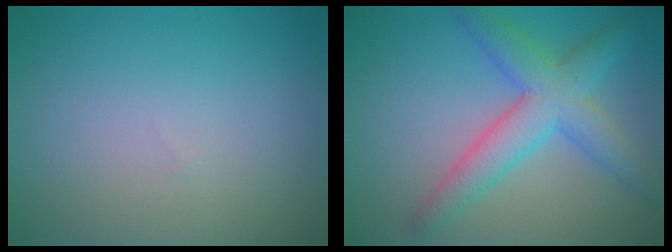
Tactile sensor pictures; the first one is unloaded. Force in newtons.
{"total": 5.6, "press": 5.6, "slide": 0.1}